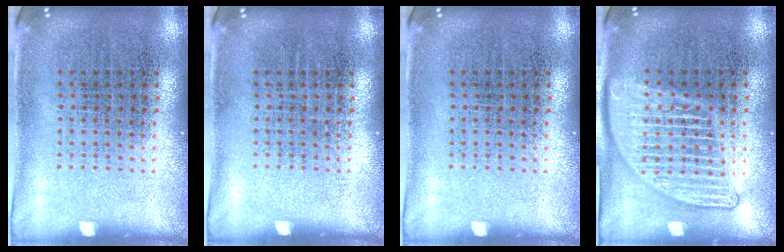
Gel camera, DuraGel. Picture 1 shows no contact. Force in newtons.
{"total": 0.0}
{"total": 0.0}
{"total": 2.7, "press": 2.7, "slide": 0.2}